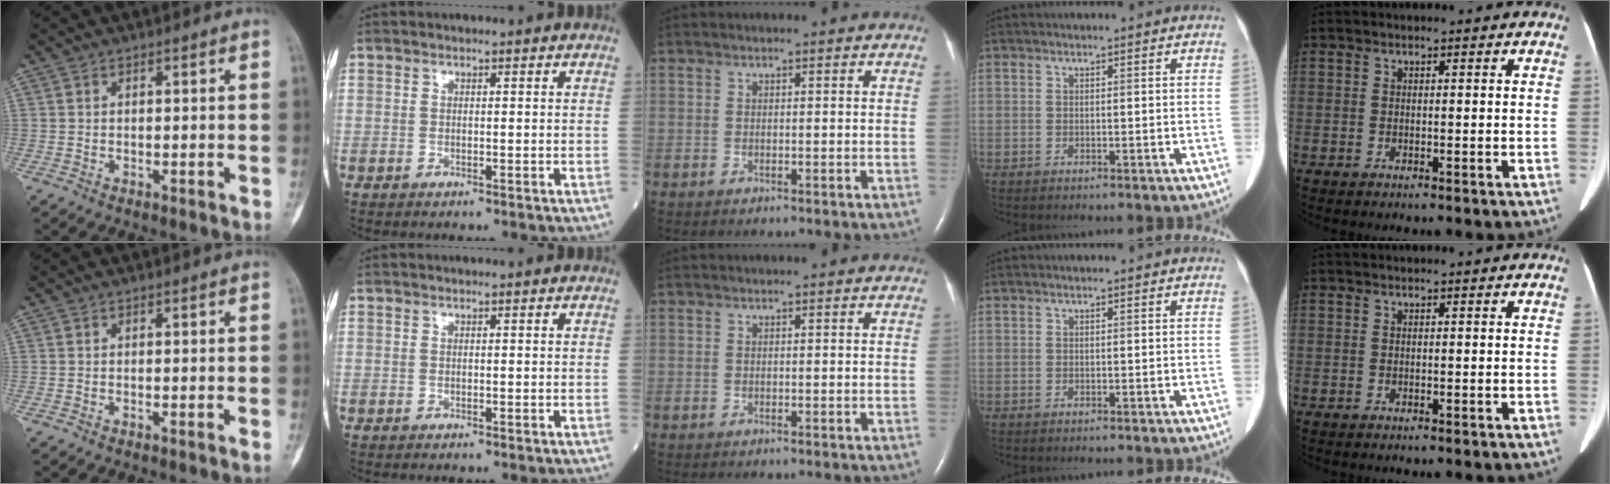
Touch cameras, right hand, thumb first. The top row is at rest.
{}